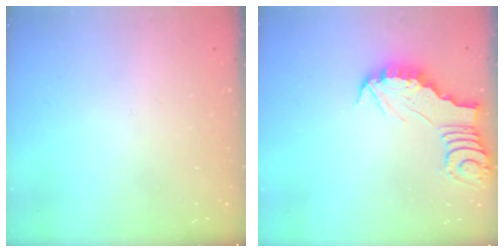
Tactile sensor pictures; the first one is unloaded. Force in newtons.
{"total": 2.6, "press": 2.6, "slide": 0.2}